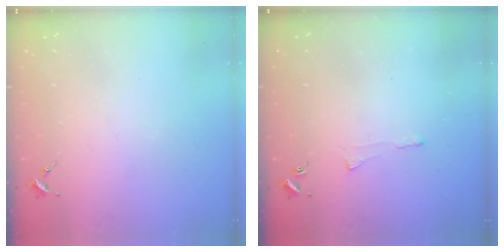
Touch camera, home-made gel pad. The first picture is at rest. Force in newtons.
{"total": 3.0, "press": 2.9, "slide": 0.5}